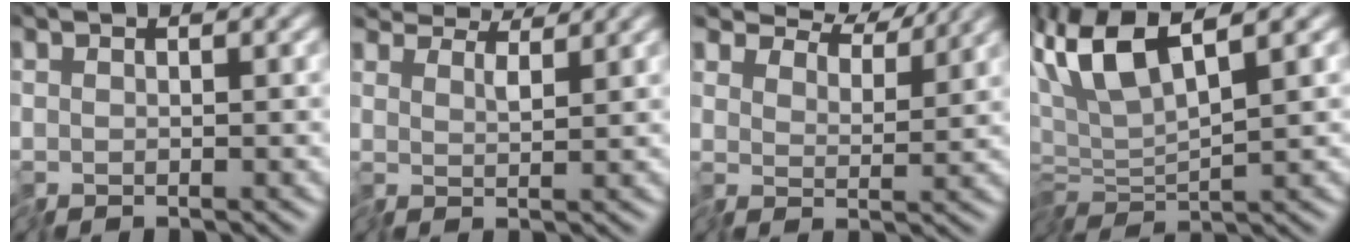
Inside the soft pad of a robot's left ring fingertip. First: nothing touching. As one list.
[{"total": 4.8, "force": [4.6, 0.6, 1.2], "torque": [-0.035, 0.014, 0.061]}, {"total": 6.0, "force": [5.5, 1.6, 1.8], "torque": [-0.037, 0.012, 0.071]}, {"total": 5.7, "force": [1.8, 1.6, 5.1], "torque": [-0.113, 0.012, 0.028]}]